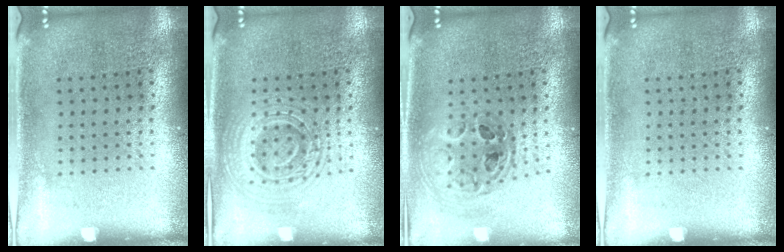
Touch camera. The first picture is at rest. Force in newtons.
{"total": 2.8, "press": 2.8, "slide": 0.4}
{"total": 0.8, "press": 0.8, "slide": 0.1}
{"total": 0.0}